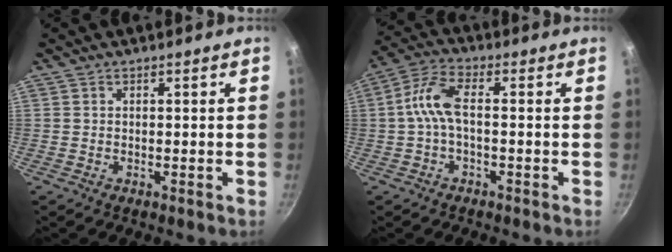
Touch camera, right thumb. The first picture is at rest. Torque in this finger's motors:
{"motor_torque": [-0.25, 0.51, -0.03, 0.03, 0.24]}